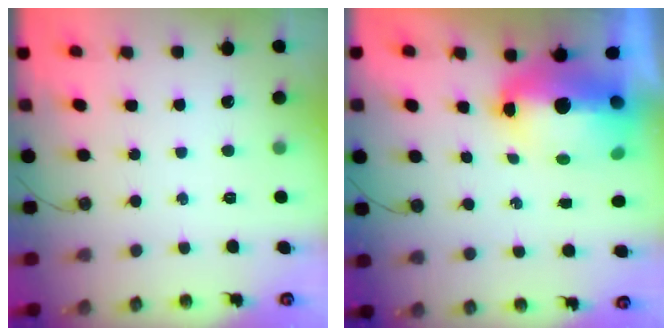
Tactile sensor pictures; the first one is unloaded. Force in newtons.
{"total": 15.2, "press": 13.3, "slide": 7.4}